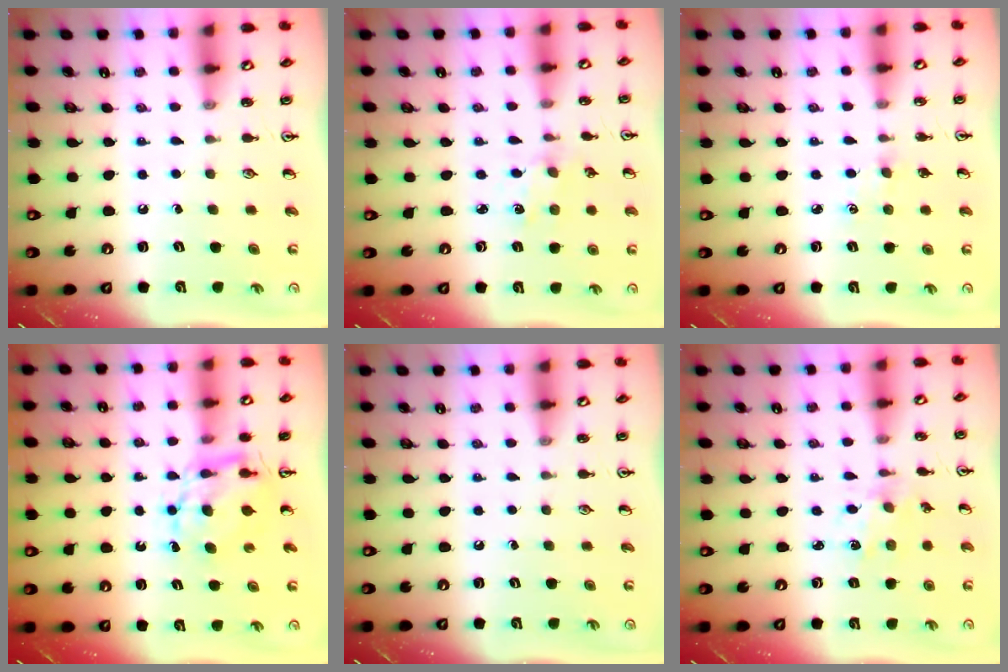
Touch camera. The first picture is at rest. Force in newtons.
{"total": 1.1, "press": 1.0, "slide": 0.2}
{"total": 2.5, "press": 2.5, "slide": 0.2}
{"total": 6.5, "press": 6.5, "slide": 0.3}
{"total": 0.0}
{"total": 2.0, "press": 2.0, "slide": 0.5}